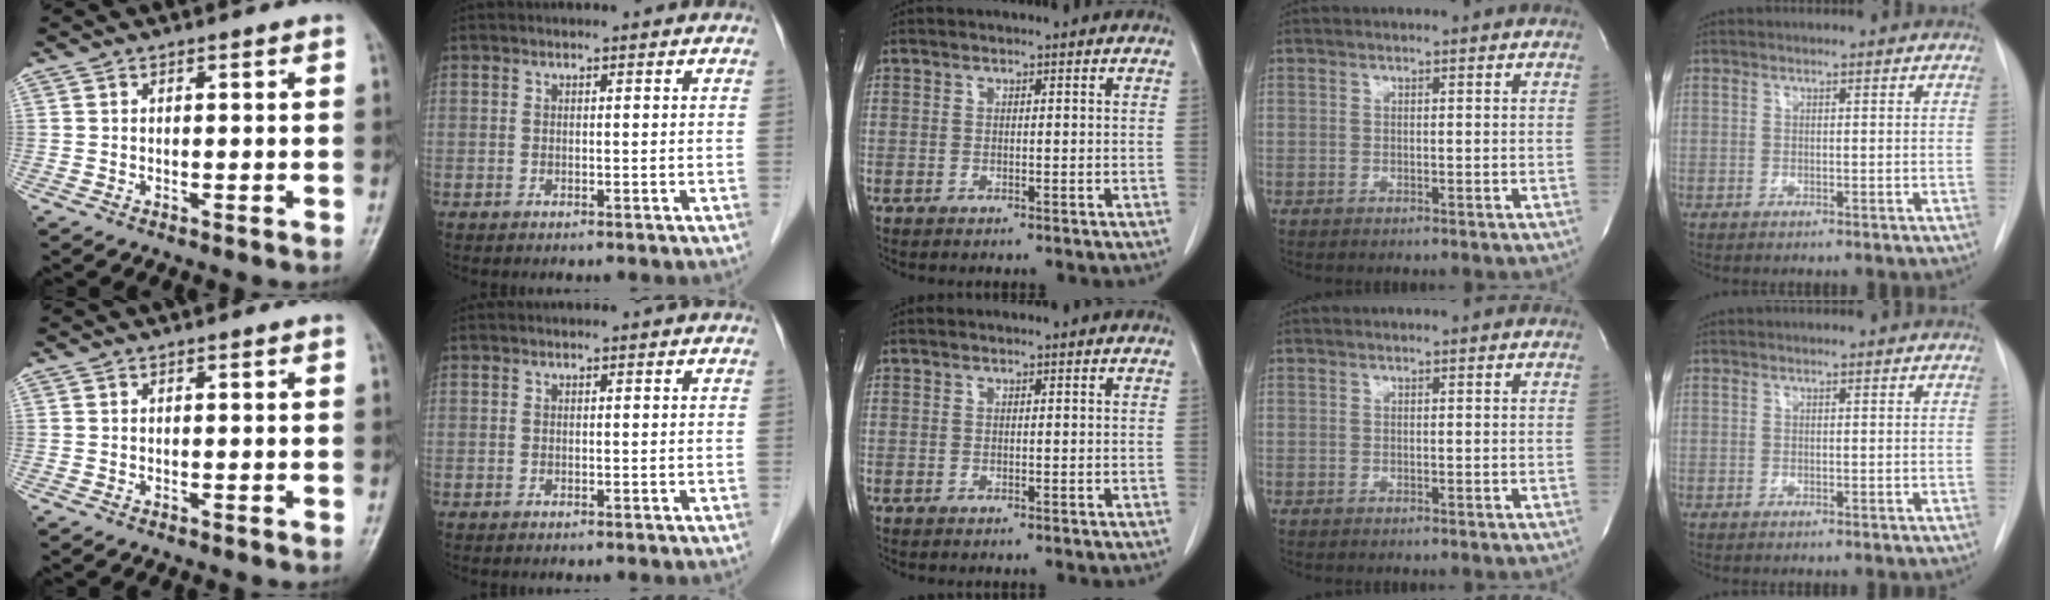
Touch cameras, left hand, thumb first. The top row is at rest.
{}